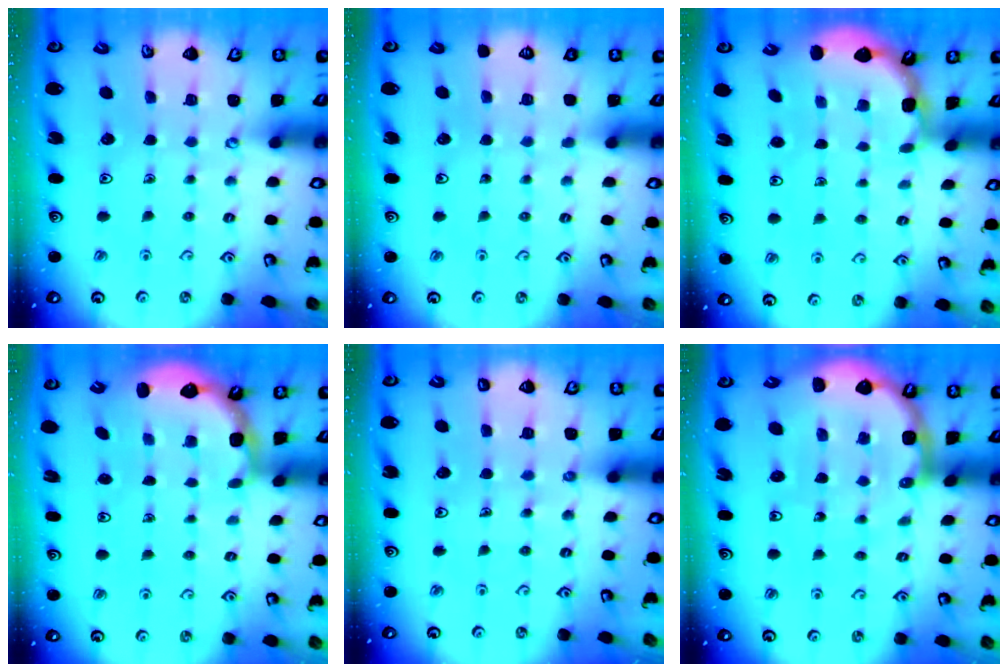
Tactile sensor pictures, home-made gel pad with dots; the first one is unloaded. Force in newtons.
{"total": 0.0}
{"total": 1.9, "press": 1.9, "slide": 0.2}
{"total": 2.7, "press": 2.0, "slide": 1.9}
{"total": 1.7, "press": 1.7, "slide": 0.2}
{"total": 9.2, "press": 9.1, "slide": 1.1}